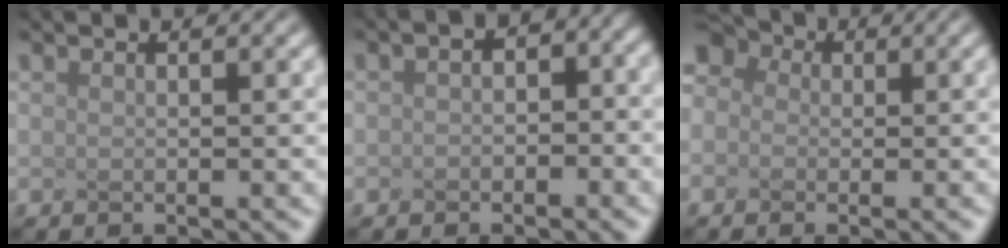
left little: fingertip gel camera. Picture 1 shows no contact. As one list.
[{"total": 2.2, "force": [-0.8, 1.1, 1.7], "torque": [-0.037, 0.007, 0.021]}, {"total": 3.6, "force": [-0.1, 3.2, 1.6], "torque": [-0.045, 0.018, -0.002]}]